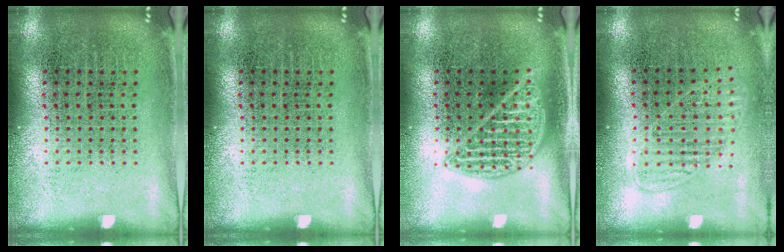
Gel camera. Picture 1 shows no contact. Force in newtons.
{"total": 0.0}
{"total": 1.3, "press": 1.3, "slide": 0.1}
{"total": 1.2, "press": 1.1, "slide": 0.5}